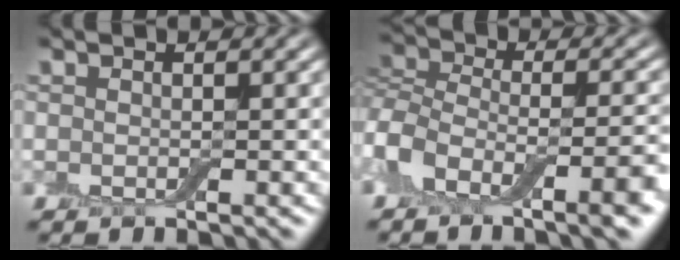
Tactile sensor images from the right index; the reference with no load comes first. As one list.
[{"total": 7.9, "force": [-4.6, 3.6, 5.3], "torque": [-0.089, -0.002, -0.091]}]